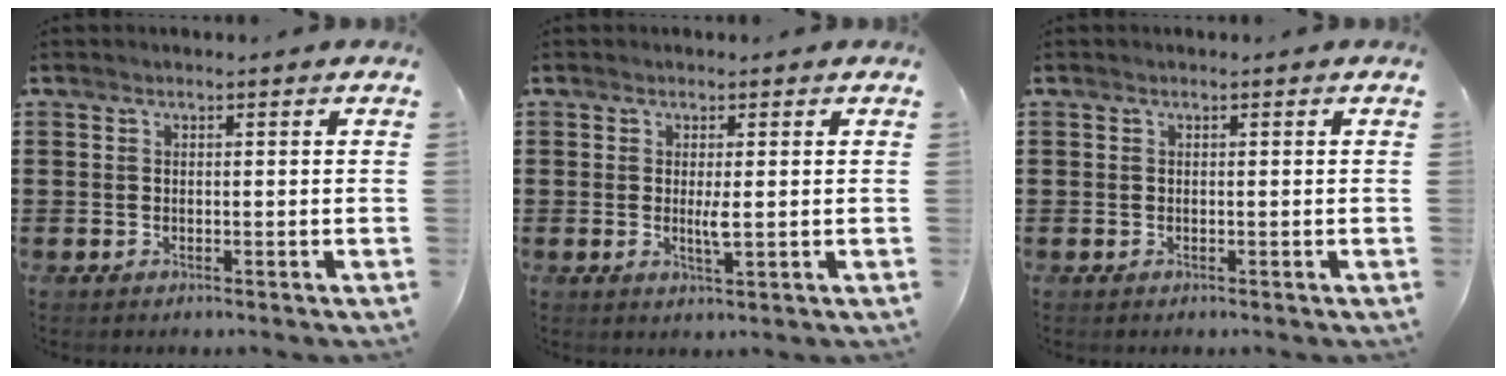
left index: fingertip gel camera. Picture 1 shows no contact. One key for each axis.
{"total": 2.2, "fx": 0.2, "fy": 0.1, "fz": 2.2, "tx": -0.043, "ty": -0.005, "tz": 0.004}
{"total": 0.0}